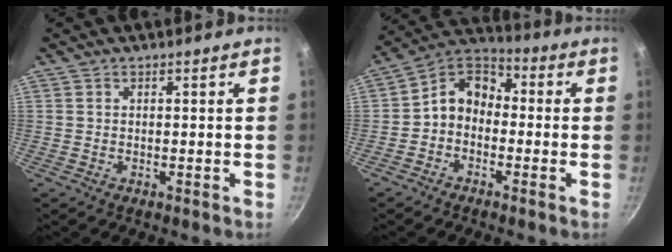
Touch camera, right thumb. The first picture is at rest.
{"total": 8.4, "force": [-1.6, 6.6, 5.0], "torque": [-0.064, 0.045, -0.055]}